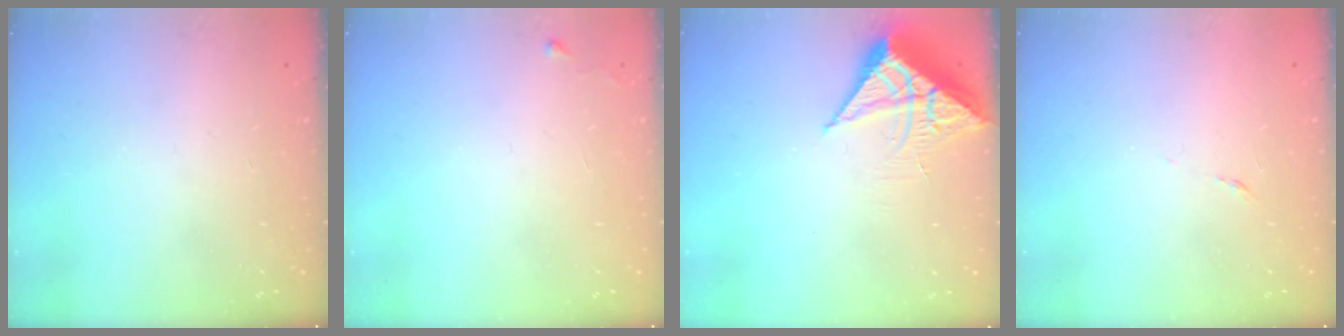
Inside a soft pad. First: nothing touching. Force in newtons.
{"total": 3.5, "press": 3.4, "slide": 0.5}
{"total": 7.7, "press": 7.7, "slide": 0.5}
{"total": 3.8, "press": 3.7, "slide": 0.9}